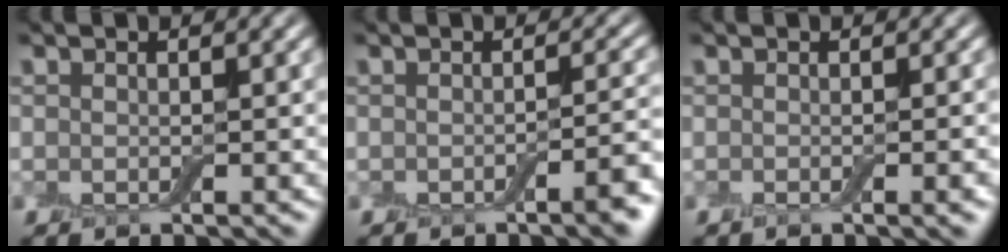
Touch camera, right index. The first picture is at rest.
{"total": 2.5, "force": [-1.2, 0.6, 2.1], "torque": [-0.023, 0.005, -0.022]}
{"total": 2.2, "force": [-0.7, 0.7, 1.9], "torque": [-0.015, 0.000, -0.009]}